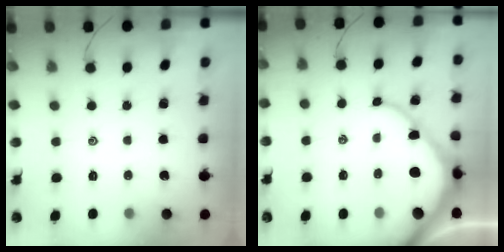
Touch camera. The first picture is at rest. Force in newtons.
{"total": 9.9, "press": 9.8, "slide": 1.3}